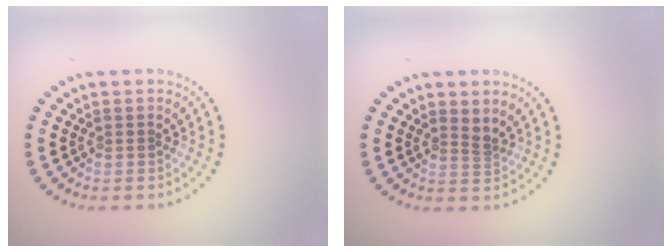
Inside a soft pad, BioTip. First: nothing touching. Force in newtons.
{"total": 1.1, "press": 0.7, "slide": 0.9}